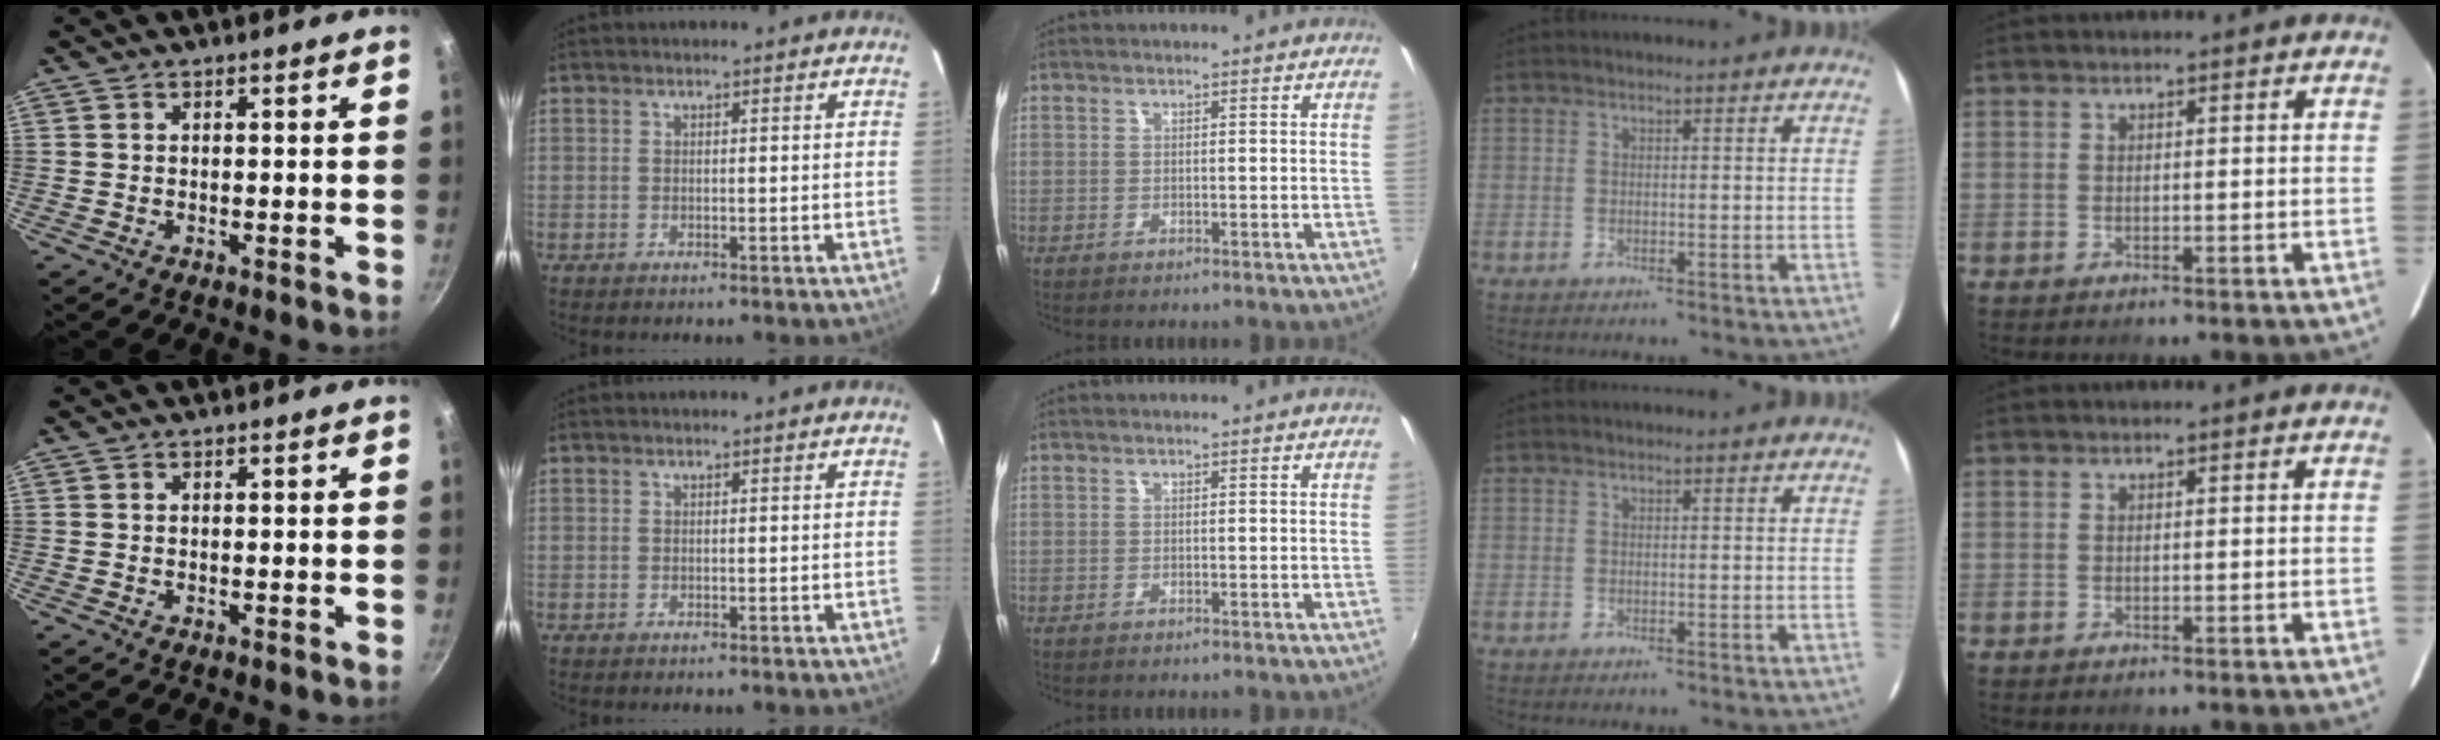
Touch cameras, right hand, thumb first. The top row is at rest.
{}